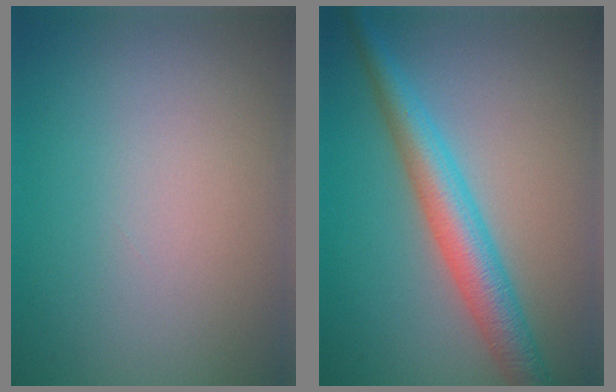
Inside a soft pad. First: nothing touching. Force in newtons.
{"total": 5.0, "press": 5.0, "slide": 0.0}